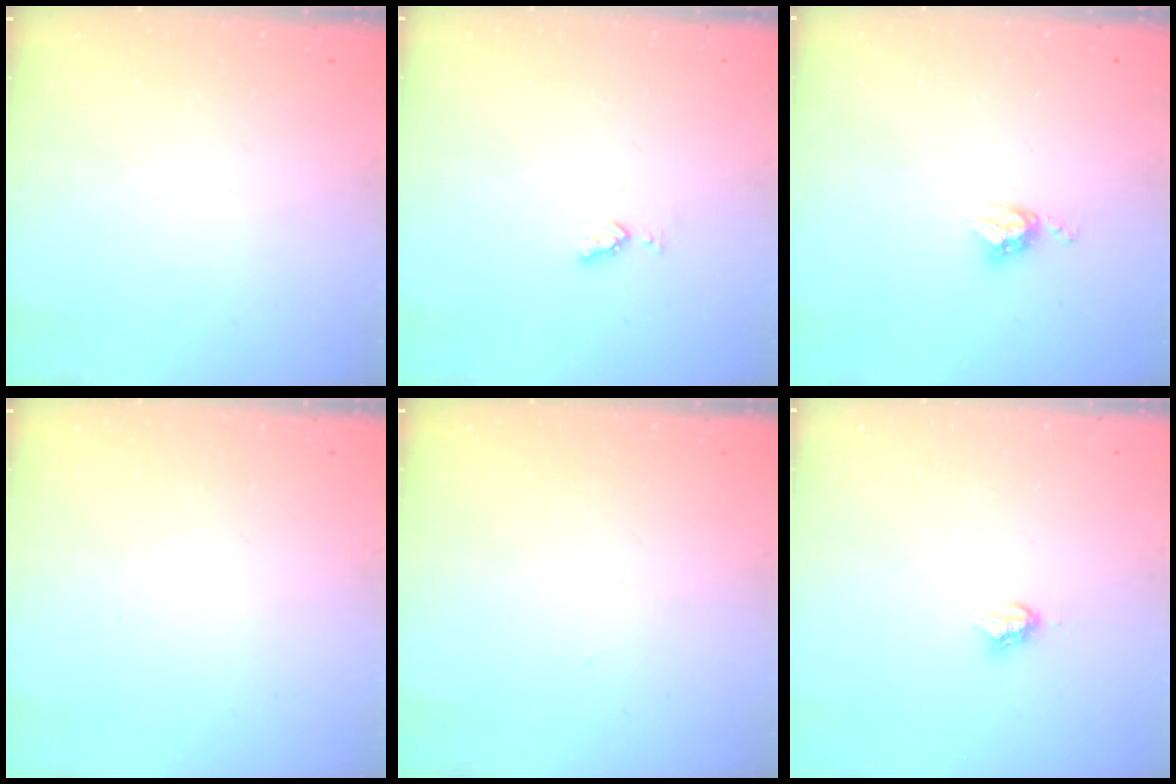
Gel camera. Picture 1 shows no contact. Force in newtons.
{"total": 3.5, "press": 3.4, "slide": 0.9}
{"total": 4.9, "press": 4.8, "slide": 0.2}
{"total": 0.0}
{"total": 3.3, "press": 3.3, "slide": 0.4}
{"total": 3.9, "press": 3.9, "slide": 0.4}